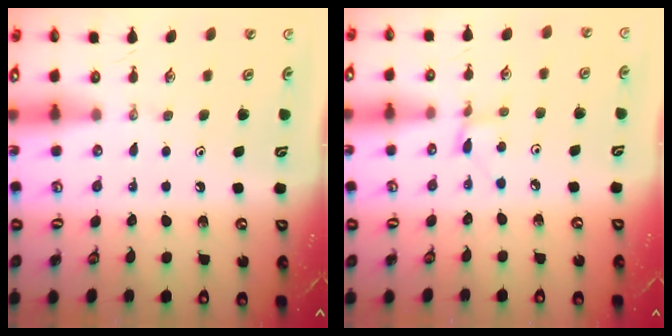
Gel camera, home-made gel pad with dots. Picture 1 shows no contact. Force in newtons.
{"total": 2.6, "press": 2.5, "slide": 0.4}